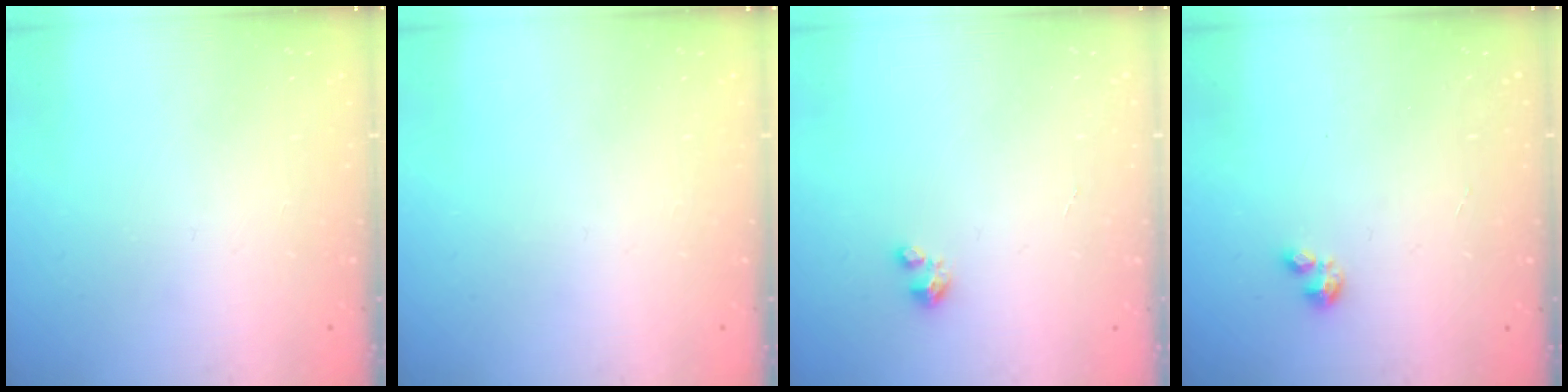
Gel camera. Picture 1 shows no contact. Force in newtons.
{"total": 0.0}
{"total": 1.5, "press": 1.5, "slide": 0.1}
{"total": 0.7, "press": 0.6, "slide": 0.2}